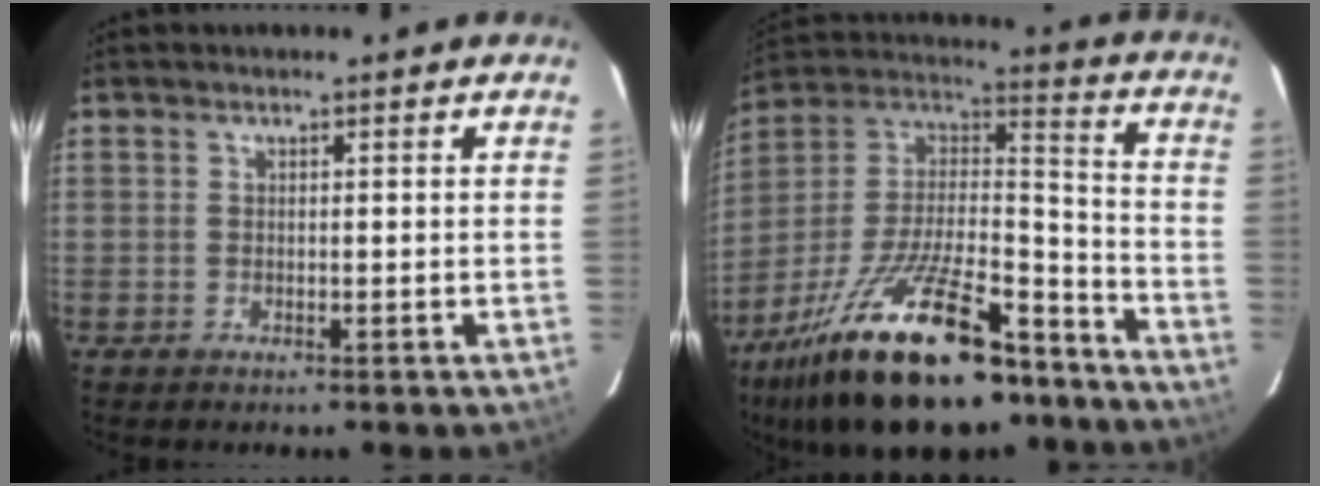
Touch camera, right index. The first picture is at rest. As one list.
[{"total": 29.2, "force": [-19.6, 10.8, 18.9], "torque": [-0.351, -0.007, -0.306]}]